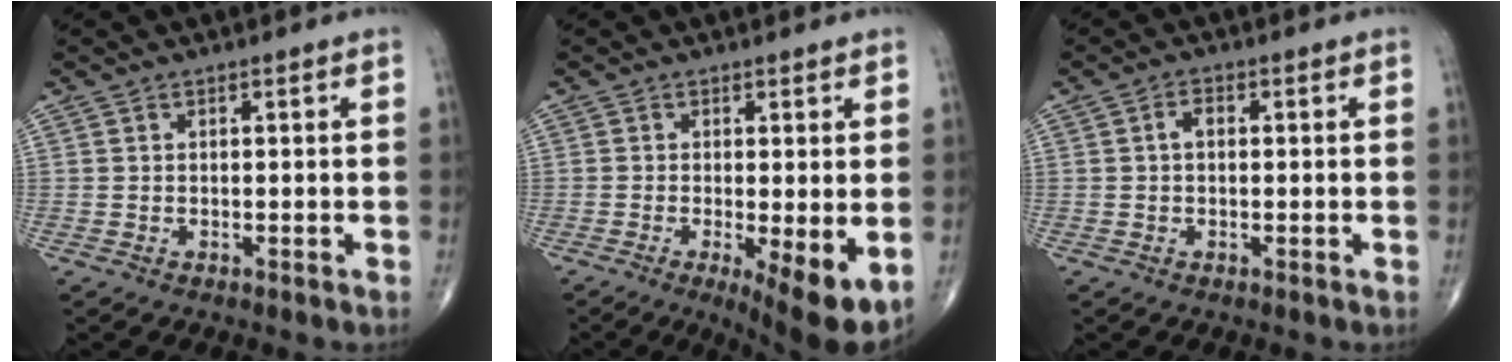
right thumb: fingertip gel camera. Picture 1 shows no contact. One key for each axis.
{"total": 9.2, "fx": -2.3, "fy": 2.4, "fz": 8.6, "tx": -0.126, "ty": -0.026, "tz": -0.032}
{"total": 2.2, "fx": 0.2, "fy": 1.3, "fz": 1.7, "tx": -0.028, "ty": 0.009, "tz": 0.000}